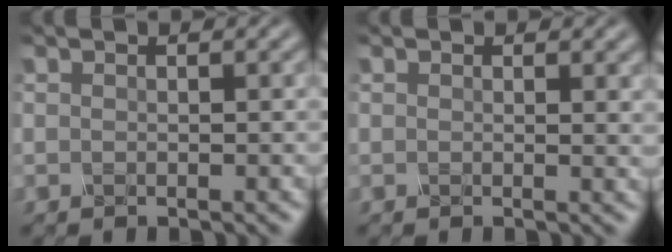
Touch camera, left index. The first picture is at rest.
{"total": 0.7, "force": [0.5, 0.3, 0.5], "torque": [-0.002, -0.001, 0.006]}